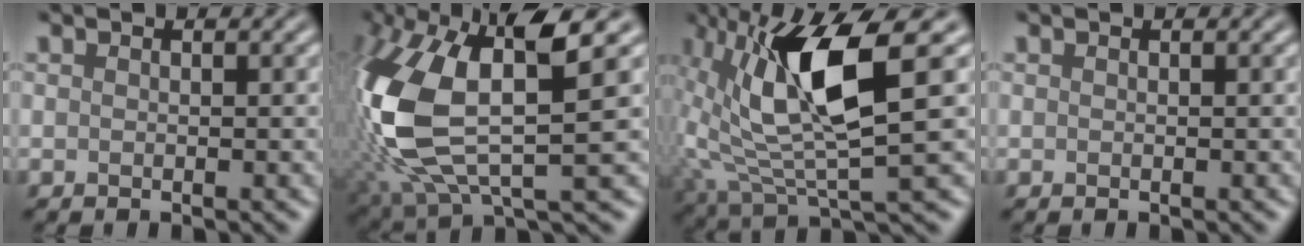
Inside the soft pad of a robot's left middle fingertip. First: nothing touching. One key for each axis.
{"total": 12.4, "fx": 1.1, "fy": 4.8, "fz": 11.4, "tx": -0.256, "ty": -0.015, "tz": 0.023}
{"total": 10.3, "fx": 1.9, "fy": 3.1, "fz": 9.7, "tx": -0.184, "ty": -0.001, "tz": 0.038}
{"total": 0.0}